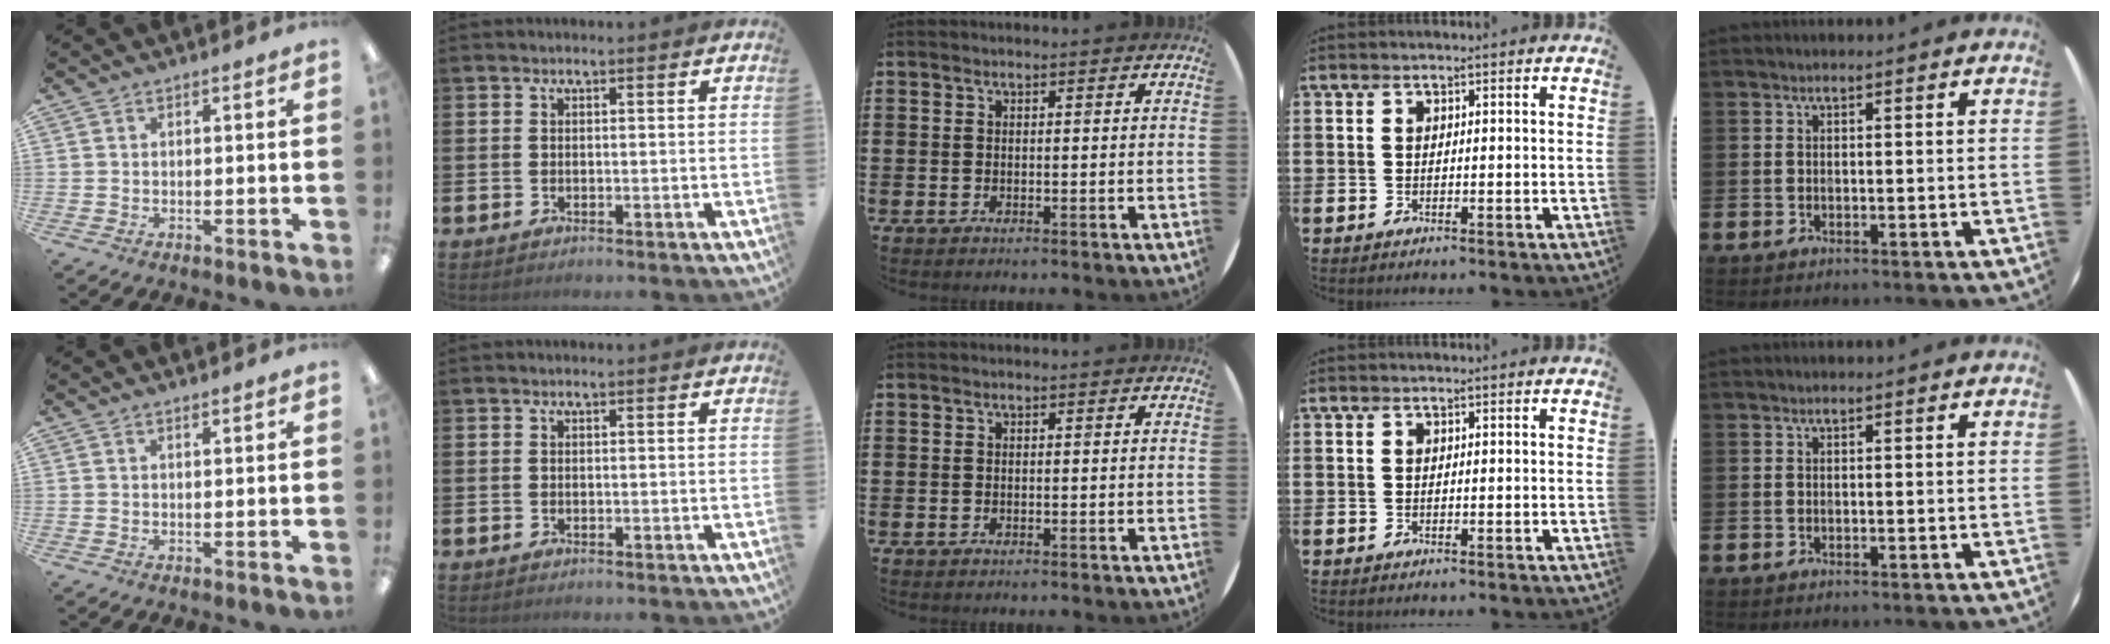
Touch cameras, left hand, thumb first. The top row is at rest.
{"thumb": {"total": 0.7, "force": [0.6, 0.1, 0.2], "torque": [-0.005, 0.000, 0.011]}}